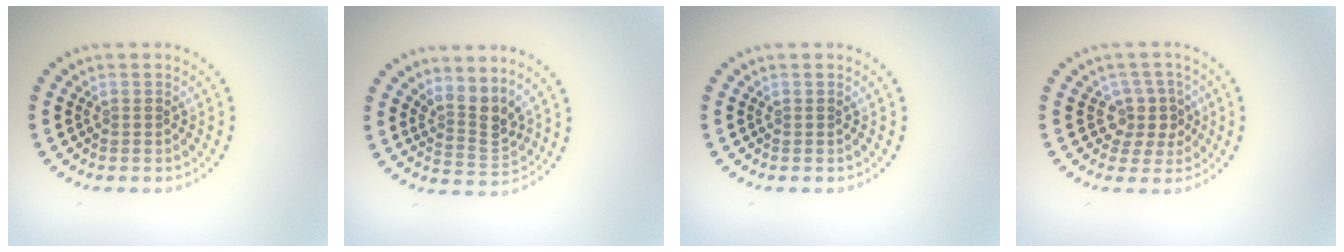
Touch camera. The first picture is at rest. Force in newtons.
{"total": 2.9, "press": 2.1, "slide": 2.0}
{"total": 0.0}
{"total": 2.7, "press": 2.2, "slide": 1.6}